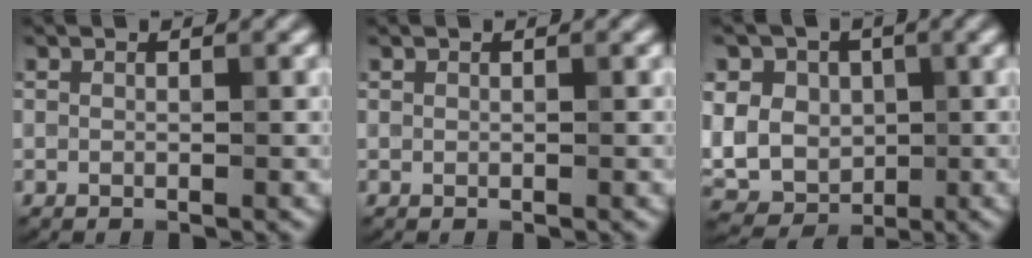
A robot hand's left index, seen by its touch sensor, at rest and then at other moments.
{"total": 0.0}
{"total": 12.3, "force": [1.8, 10.3, 6.5], "torque": [-0.125, 0.039, 0.003]}